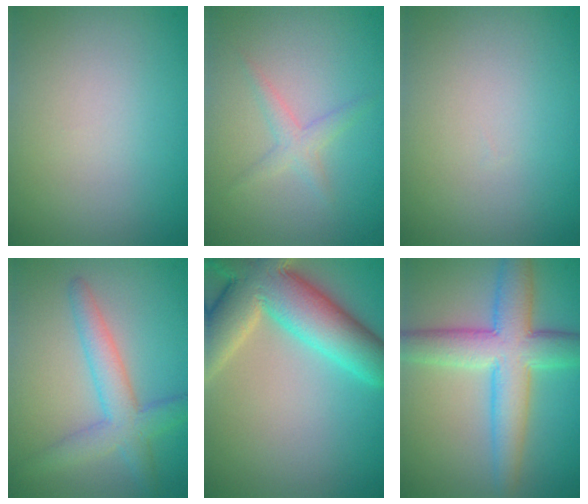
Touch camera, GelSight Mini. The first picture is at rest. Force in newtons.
{"total": 1.6, "press": 1.6, "slide": 0.1}
{"total": 0.0}
{"total": 4.1, "press": 4.1, "slide": 0.1}
{"total": 10.5, "press": 10.5, "slide": 0.7}
{"total": 7.1, "press": 7.1, "slide": 0.2}